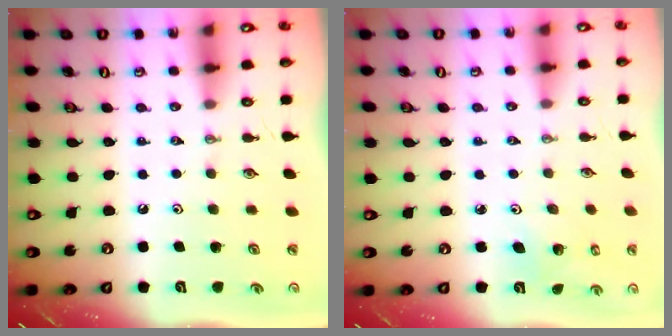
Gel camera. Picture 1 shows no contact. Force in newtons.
{"total": 3.4, "press": 3.4, "slide": 0.4}